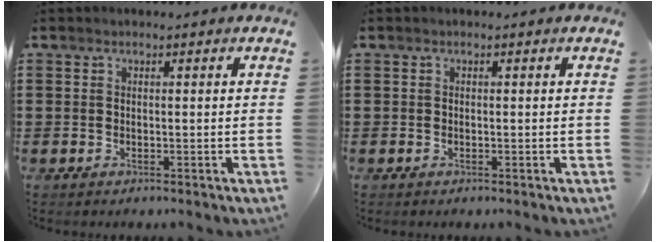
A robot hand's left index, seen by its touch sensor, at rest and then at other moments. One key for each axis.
{"total": 0.0}